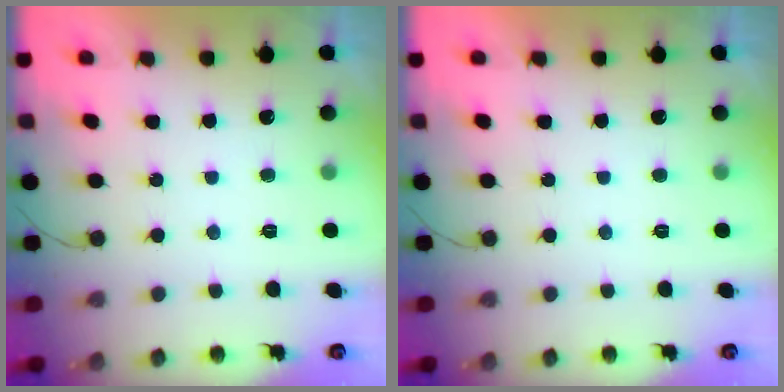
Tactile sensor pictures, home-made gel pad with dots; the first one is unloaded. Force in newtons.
{"total": 0.0}